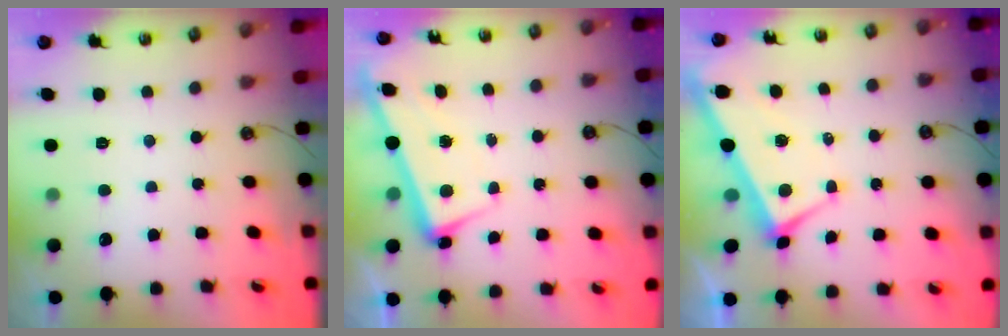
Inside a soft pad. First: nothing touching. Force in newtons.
{"total": 2.4, "press": 2.3, "slide": 0.8}
{"total": 2.5, "press": 2.4, "slide": 0.8}